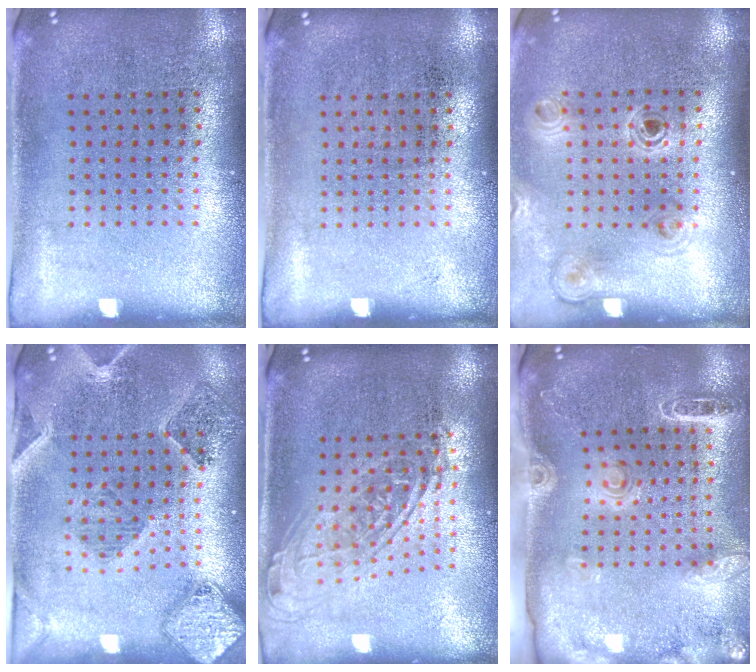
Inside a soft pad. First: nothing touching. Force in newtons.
{"total": 0.0}
{"total": 1.1, "press": 1.1, "slide": 0.1}
{"total": 1.6, "press": 1.5, "slide": 0.3}
{"total": 1.8, "press": 1.4, "slide": 1.2}
{"total": 1.9, "press": 1.9, "slide": 0.3}